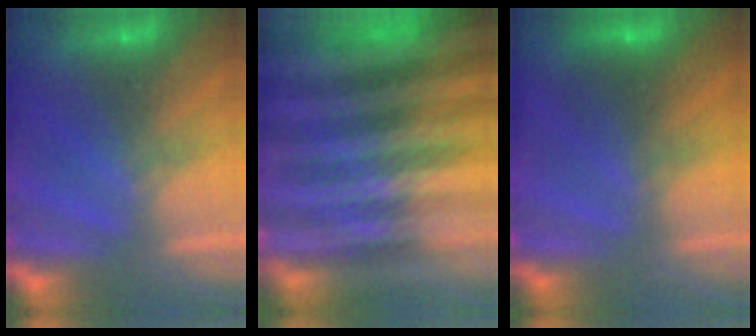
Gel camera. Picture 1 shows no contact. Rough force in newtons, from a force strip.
{"total": 6.1}
{"total": 2.6}